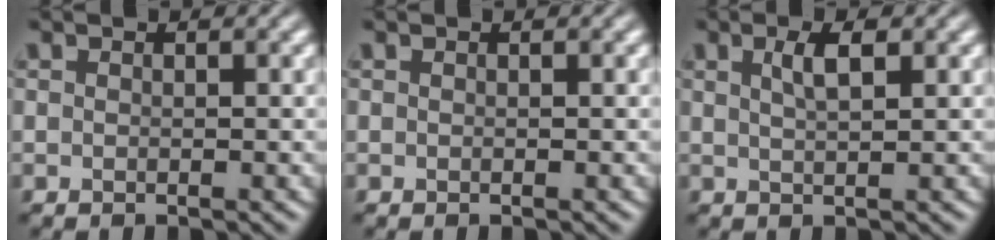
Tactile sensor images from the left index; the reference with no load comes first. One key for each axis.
{"total": 0.0}
{"total": 2.2, "fx": 1.0, "fy": 0.6, "fz": 1.9, "tx": -0.032, "ty": 0.004, "tz": 0.017}